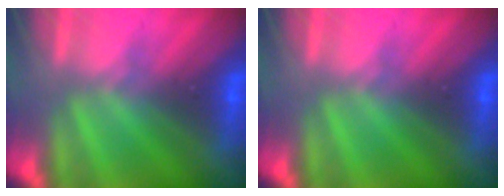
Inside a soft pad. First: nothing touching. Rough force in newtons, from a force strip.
{"total": 0.0}